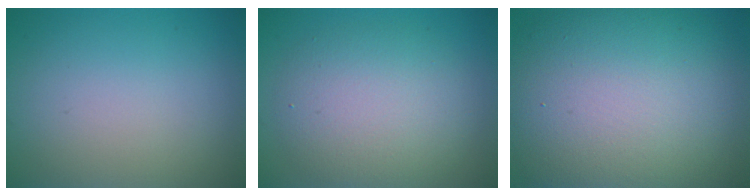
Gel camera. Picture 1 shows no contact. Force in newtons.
{"total": 5.8, "press": 5.8, "slide": 0.4}
{"total": 15.5, "press": 15.4, "slide": 1.2}